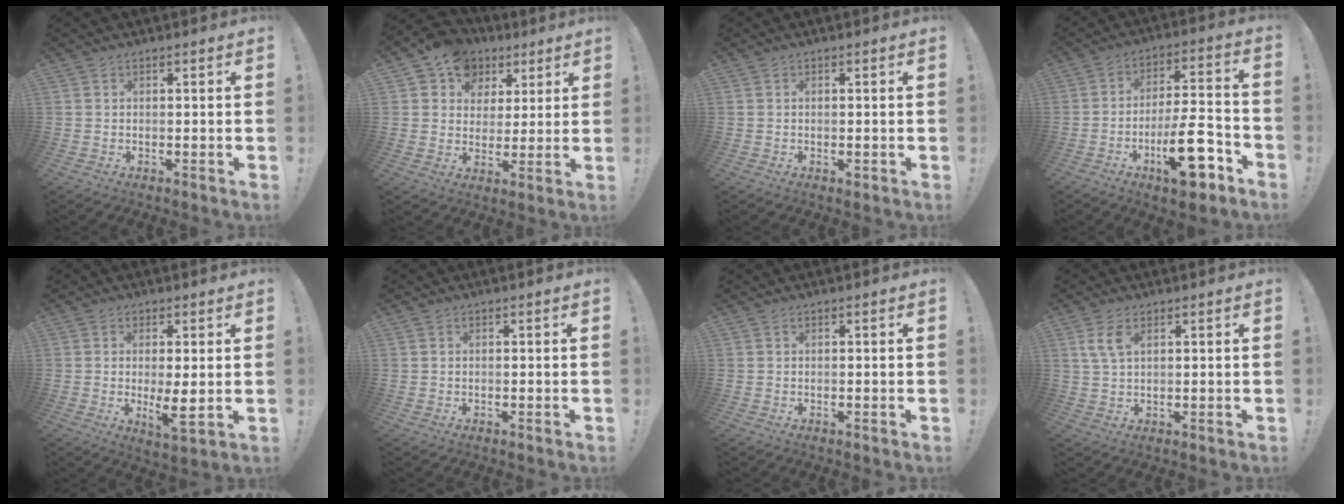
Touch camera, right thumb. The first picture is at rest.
{"total": 10.4, "force": [5.3, 8.6, 2.6], "torque": [-0.042, -0.026, 0.104]}
{"total": 0.5, "force": [-0.3, 0.3, 0.4], "torque": [-0.011, 0.003, -0.003]}
{"total": 17.8, "force": [-8.0, 6.1, 14.7], "torque": [-0.229, 0.055, -0.120]}
{"total": 6.8, "force": [-0.3, 1.6, 6.6], "torque": [-0.093, -0.024, -0.004]}
{"total": 0.0}
{"total": 0.0}
{"total": 5.1, "force": [2.1, 2.4, 3.9], "torque": [-0.083, 0.000, 0.037]}